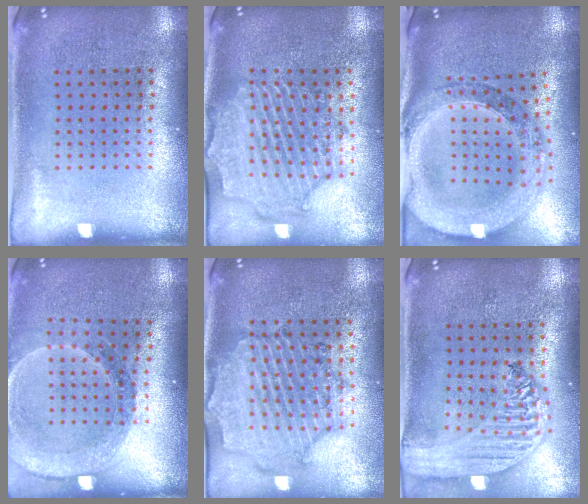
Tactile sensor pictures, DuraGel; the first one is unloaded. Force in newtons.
{"total": 2.2, "press": 2.1, "slide": 0.8}
{"total": 2.6, "press": 2.3, "slide": 1.3}
{"total": 1.5, "press": 1.5, "slide": 0.2}
{"total": 1.6, "press": 1.6, "slide": 0.3}
{"total": 2.9, "press": 2.3, "slide": 1.8}